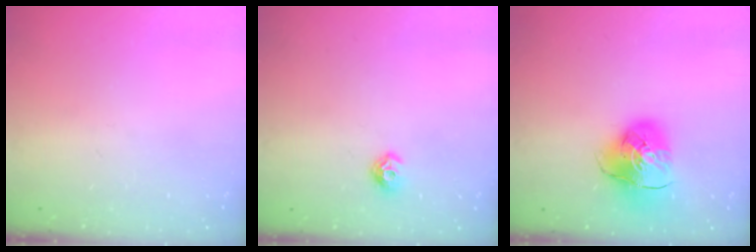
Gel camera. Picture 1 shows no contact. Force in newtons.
{"total": 6.5, "press": 6.5, "slide": 0.7}
{"total": 10.6, "press": 10.5, "slide": 1.2}